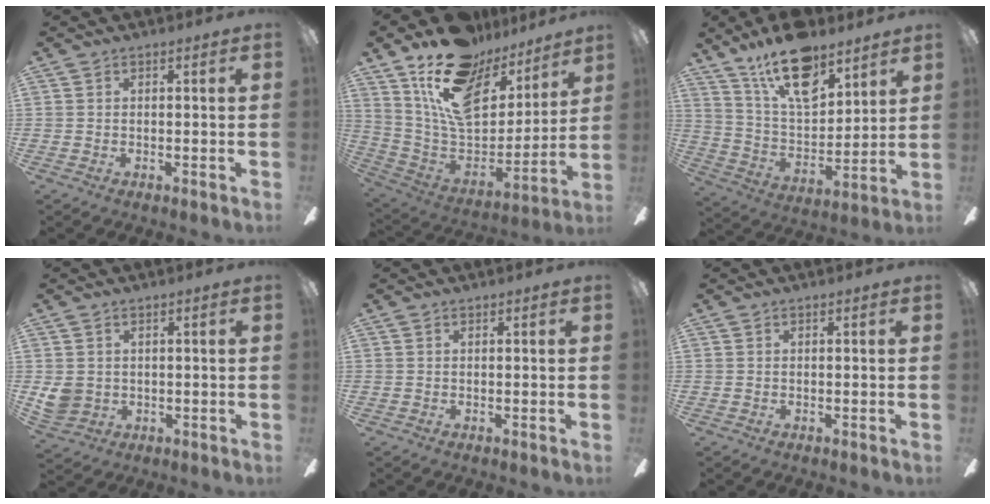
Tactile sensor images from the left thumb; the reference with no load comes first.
{"total": 20.7, "force": [12.8, 11.2, 11.8], "torque": [-0.208, -0.077, 0.226]}
{"total": 18.5, "force": [12.2, 8.5, 10.9], "torque": [-0.191, -0.056, 0.215]}
{"total": 4.5, "force": [0.8, 4.1, 1.7], "torque": [-0.035, 0.005, 0.020]}
{"total": 0.0}
{"total": 0.0}